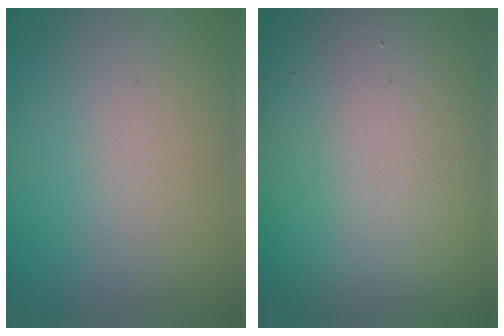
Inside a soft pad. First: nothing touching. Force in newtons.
{"total": 21.8, "press": 21.8, "slide": 1.0}